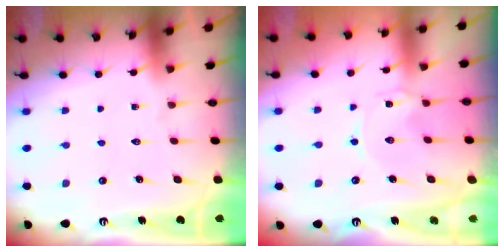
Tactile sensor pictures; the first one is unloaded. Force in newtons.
{"total": 0.0}